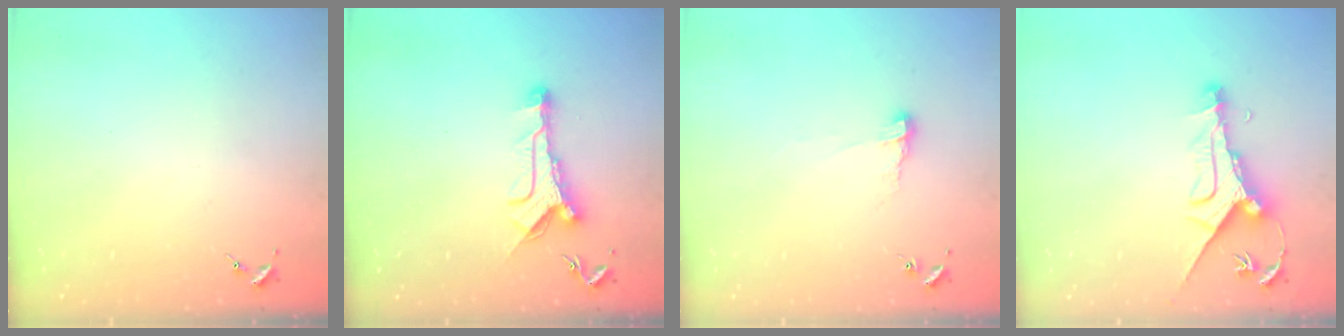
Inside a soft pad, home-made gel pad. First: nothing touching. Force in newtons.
{"total": 11.3, "press": 11.3, "slide": 0.5}
{"total": 6.6, "press": 6.6, "slide": 0.8}
{"total": 12.3, "press": 12.2, "slide": 0.9}